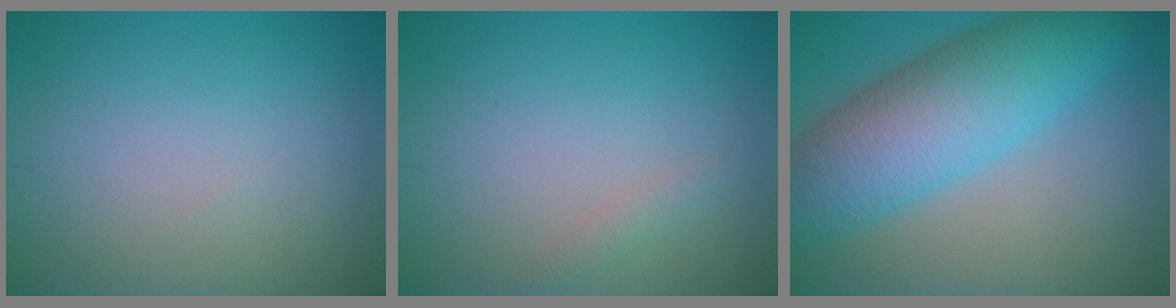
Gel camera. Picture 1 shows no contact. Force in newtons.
{"total": 0.8, "press": 0.8, "slide": 0.1}
{"total": 9.6, "press": 9.6, "slide": 0.1}